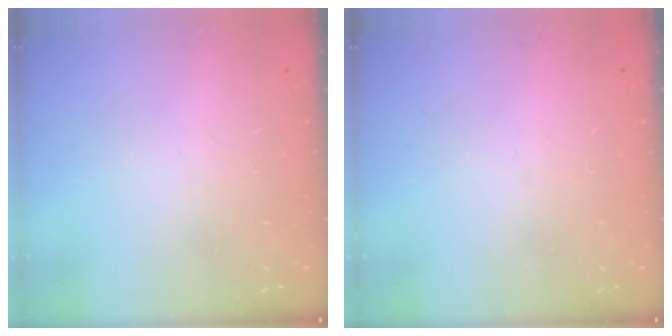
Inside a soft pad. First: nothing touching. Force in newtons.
{"total": 0.0}